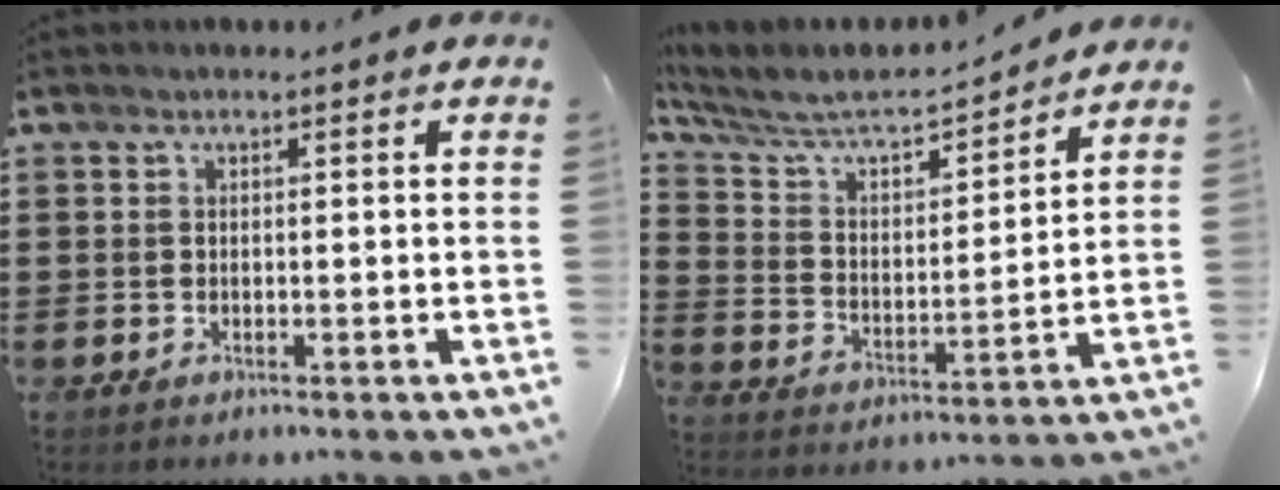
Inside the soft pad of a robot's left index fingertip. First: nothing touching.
{"total": 6.0, "force": [5.4, 1.3, 2.3], "torque": [-0.072, -0.039, 0.085]}